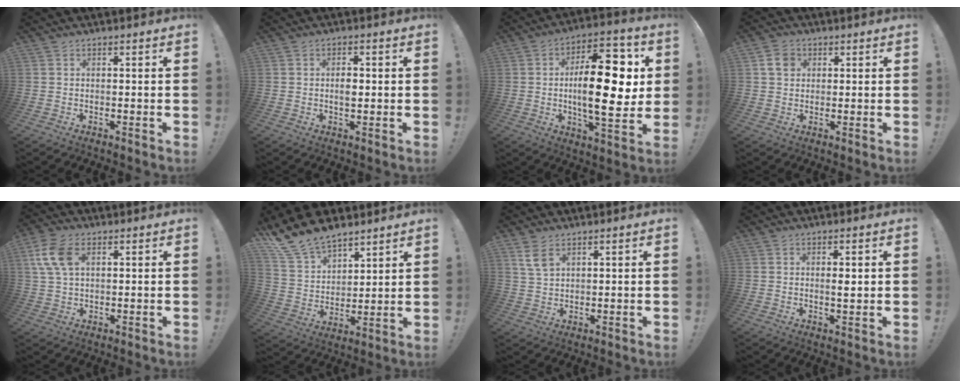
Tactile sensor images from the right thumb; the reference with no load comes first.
{"total": 2.9, "force": [-0.1, 1.8, 2.3], "torque": [-0.030, 0.001, -0.006]}
{"total": 23.9, "force": [1.3, 10.0, 21.7], "torque": [-0.337, -0.003, 0.018]}
{"total": 5.2, "force": [1.6, 4.2, 2.7], "torque": [-0.037, 0.004, 0.032]}
{"total": 9.6, "force": [3.4, 5.6, 7.0], "torque": [-0.148, 0.001, 0.065]}
{"total": 15.0, "force": [12.5, 6.8, 4.4], "torque": [-0.095, -0.093, 0.237]}
{"total": 5.3, "force": [3.1, 2.5, 3.4], "torque": [-0.055, -0.013, 0.058]}
{"total": 2.3, "force": [0.3, 0.5, 2.2], "torque": [-0.030, -0.007, 0.001]}